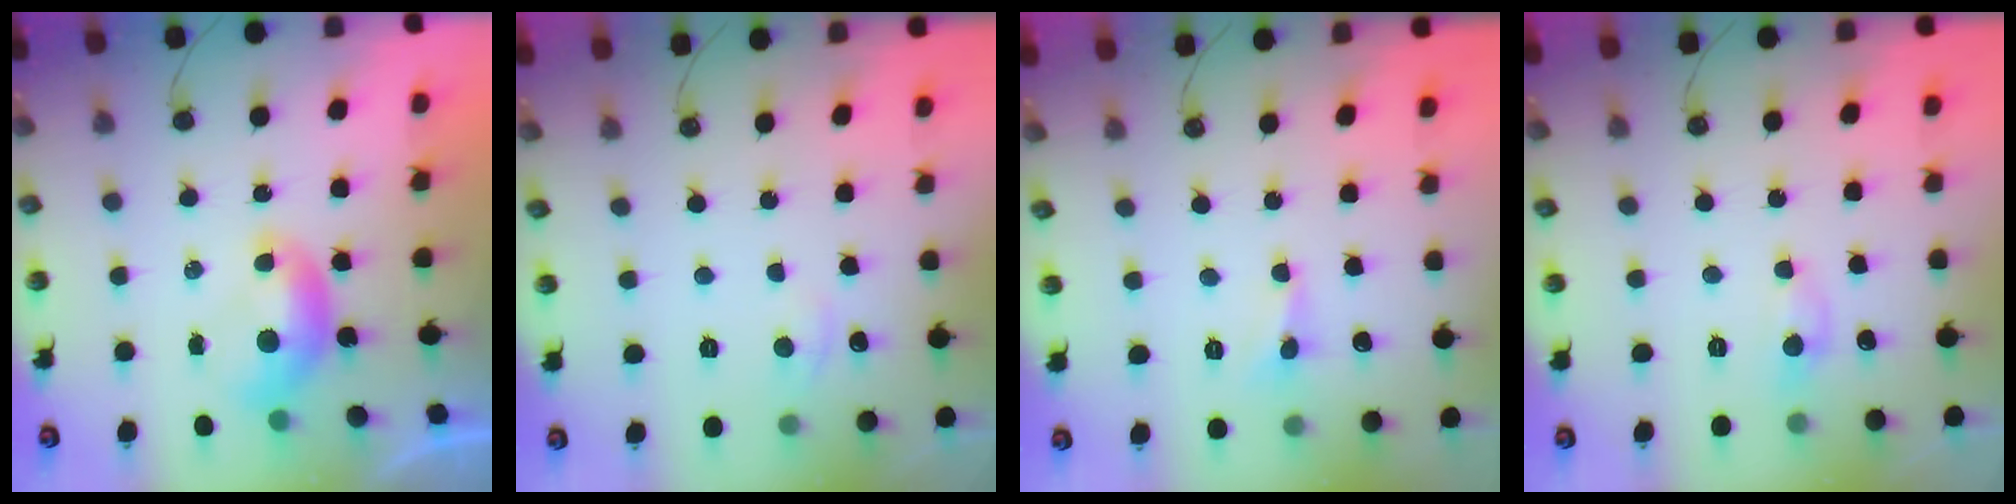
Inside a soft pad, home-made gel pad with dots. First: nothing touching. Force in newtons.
{"total": 1.7, "press": 1.6, "slide": 0.5}
{"total": 0.0}
{"total": 1.9, "press": 1.8, "slide": 0.6}